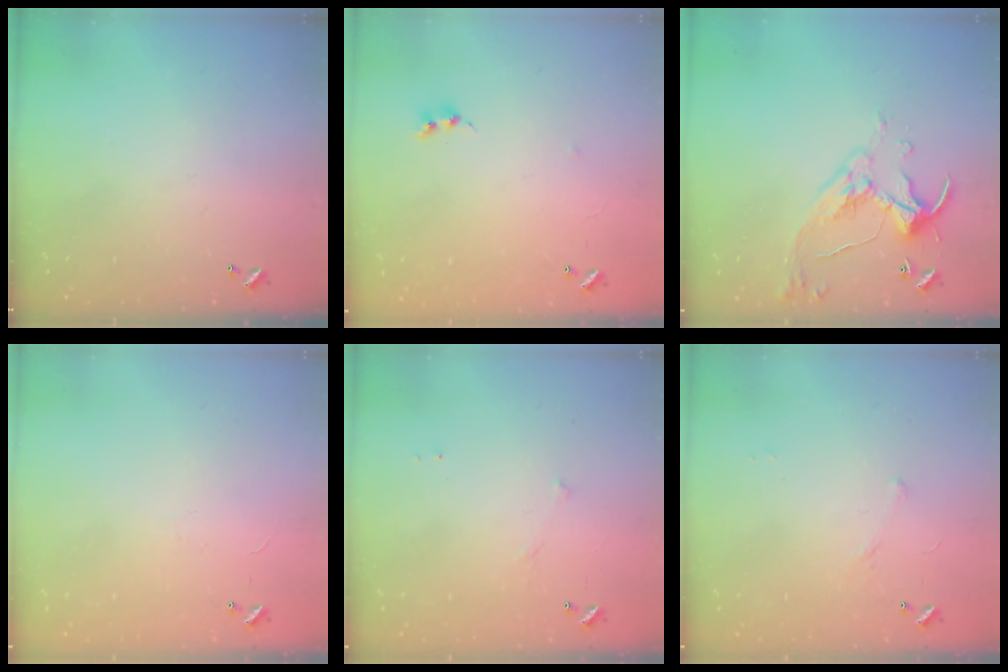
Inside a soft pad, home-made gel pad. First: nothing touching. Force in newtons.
{"total": 6.3, "press": 6.2, "slide": 0.7}
{"total": 7.0, "press": 6.9, "slide": 0.8}
{"total": 8.0, "press": 7.9, "slide": 0.5}
{"total": 7.6, "press": 7.5, "slide": 0.6}
{"total": 6.4, "press": 6.3, "slide": 0.7}